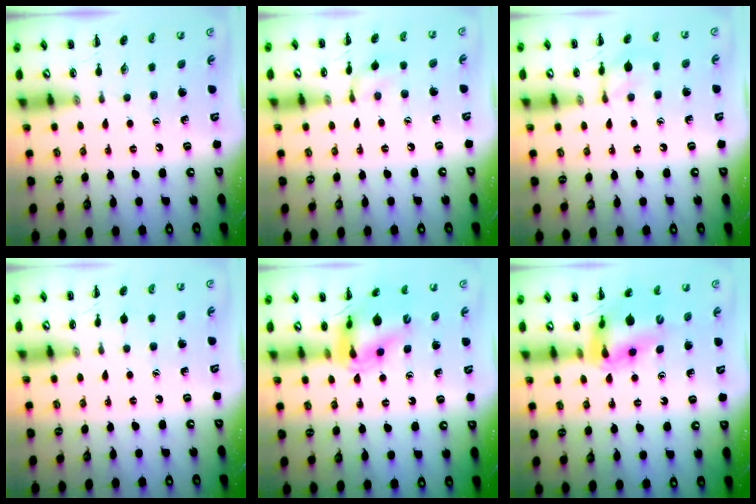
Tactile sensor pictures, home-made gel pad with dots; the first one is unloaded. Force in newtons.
{"total": 6.3, "press": 6.2, "slide": 1.1}
{"total": 6.5, "press": 6.5, "slide": 0.2}
{"total": 3.4, "press": 3.1, "slide": 1.3}
{"total": 12.4, "press": 11.9, "slide": 3.4}
{"total": 13.1, "press": 12.5, "slide": 3.8}